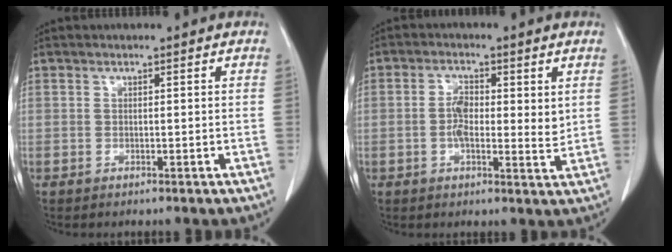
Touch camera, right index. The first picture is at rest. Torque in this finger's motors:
{"motor_torque": [0.14, 0.06, 0.13, 0.03]}